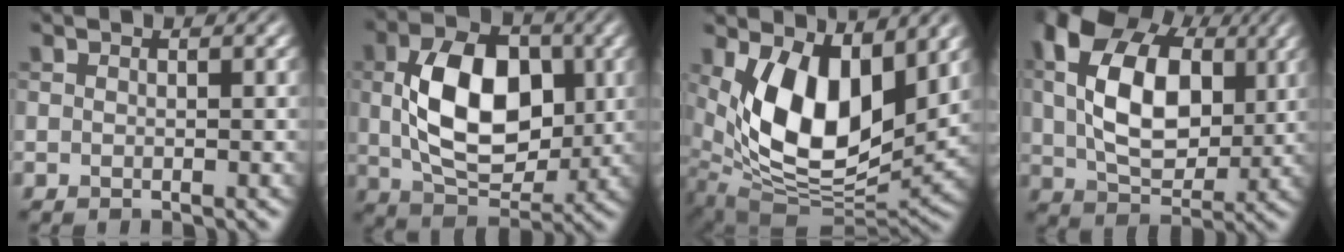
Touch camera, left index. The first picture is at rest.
{"total": 9.6, "force": [0.8, 6.0, 7.5], "torque": [-0.136, 0.001, 0.014]}
{"total": 11.2, "force": [2.6, 6.3, 9.0], "torque": [-0.165, -0.028, 0.048]}
{"total": 11.7, "force": [2.9, 7.6, 8.4], "torque": [-0.163, 0.006, 0.054]}